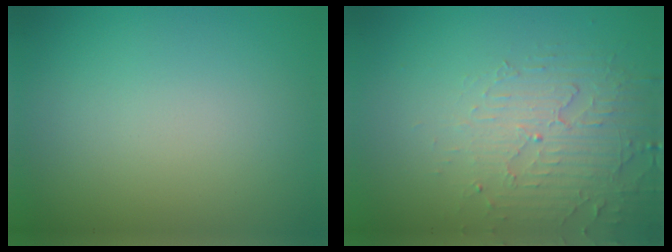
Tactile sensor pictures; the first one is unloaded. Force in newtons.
{"total": 4.4, "press": 3.1, "slide": 3.1}